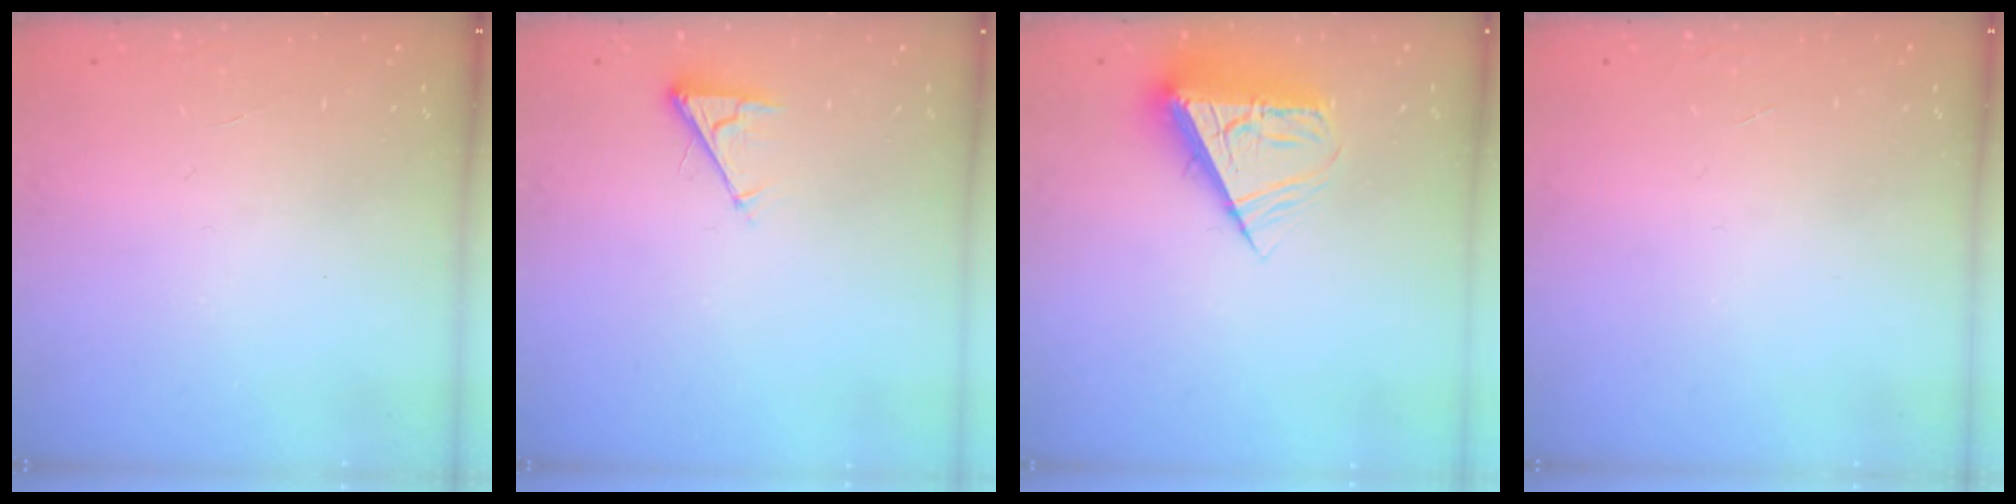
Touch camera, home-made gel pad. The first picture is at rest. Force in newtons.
{"total": 3.9, "press": 3.9, "slide": 0.6}
{"total": 11.8, "press": 11.7, "slide": 1.2}
{"total": 0.0}